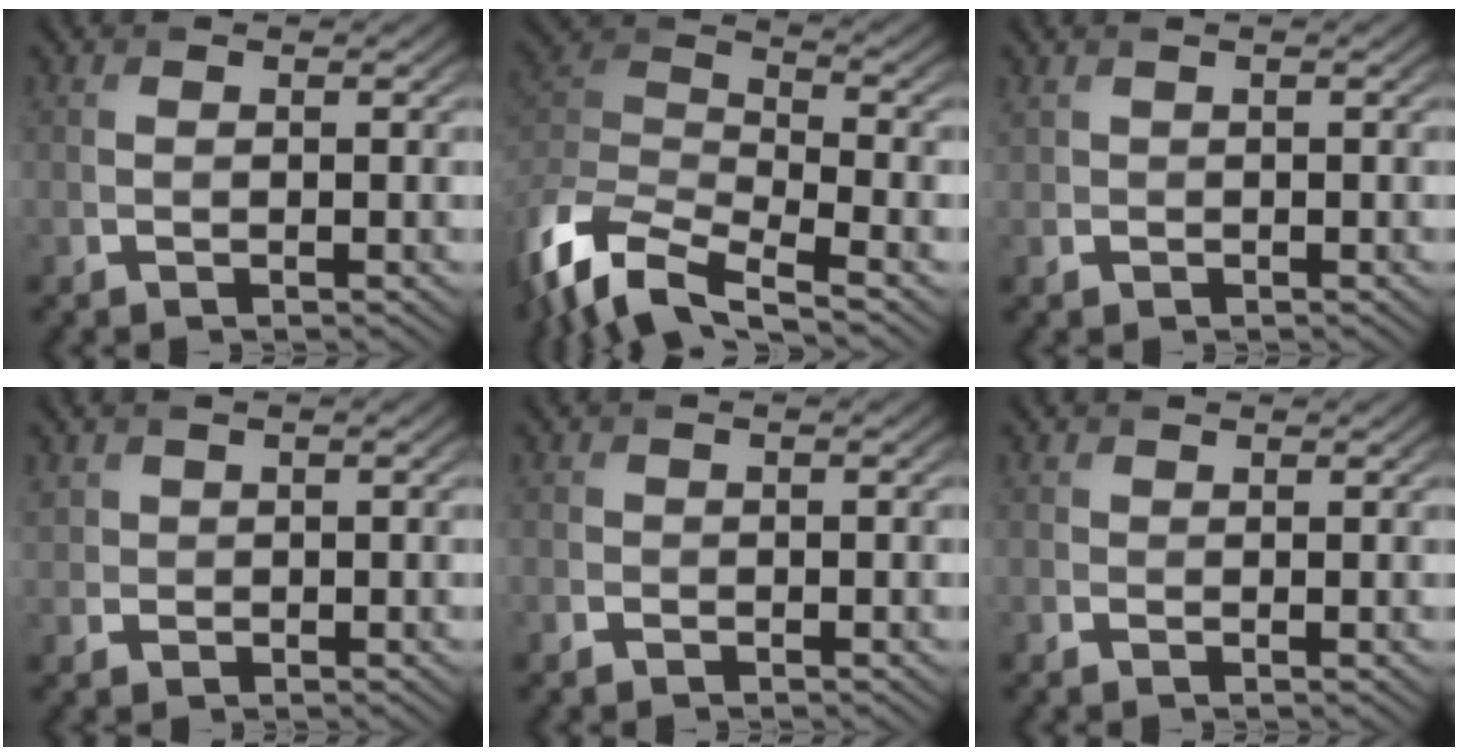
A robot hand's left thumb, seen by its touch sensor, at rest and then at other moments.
{"total": 12.0, "force": [-8.6, 4.0, 7.3], "torque": [-0.168, -0.013, -0.173]}
{"total": 0.5, "force": [0.1, 0.5, -0.2], "torque": [0.006, -0.001, 0.002]}
{"total": 1.2, "force": [0.5, 1.1, -0.3], "torque": [0.003, -0.002, 0.008]}
{"total": 0.7, "force": [-0.5, 0.2, -0.4], "torque": [0.011, -0.002, -0.012]}
{"total": 0.5, "force": [0.1, 0.1, -0.5], "torque": [0.014, -0.002, -0.003]}